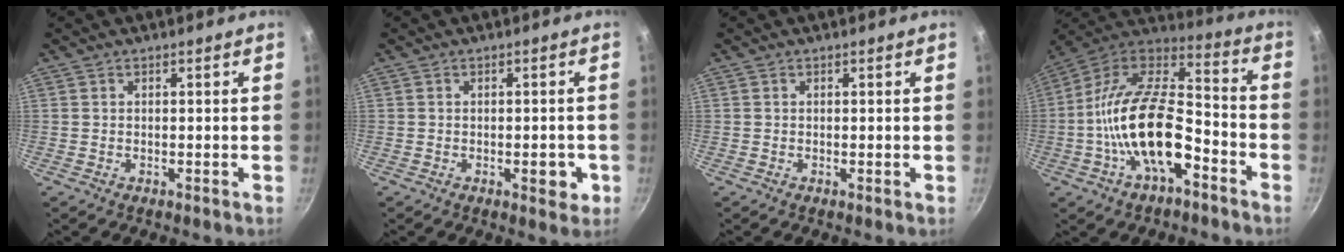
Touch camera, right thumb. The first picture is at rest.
{"total": 4.4, "force": [-1.1, 2.1, 3.7], "torque": [-0.031, 0.004, -0.012]}
{"total": 0.0}
{"total": 20.9, "force": [-7.1, 10.0, 16.9], "torque": [-0.288, 0.059, -0.146]}